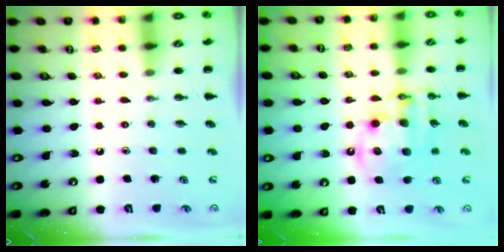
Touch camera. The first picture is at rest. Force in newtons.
{"total": 12.8, "press": 12.4, "slide": 3.2}